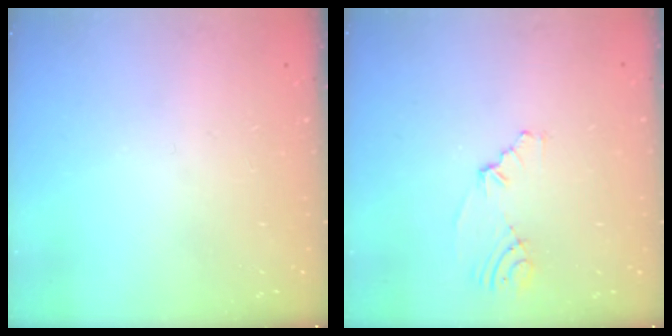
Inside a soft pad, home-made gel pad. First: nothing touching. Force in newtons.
{"total": 4.5, "press": 1.8, "slide": 4.1}